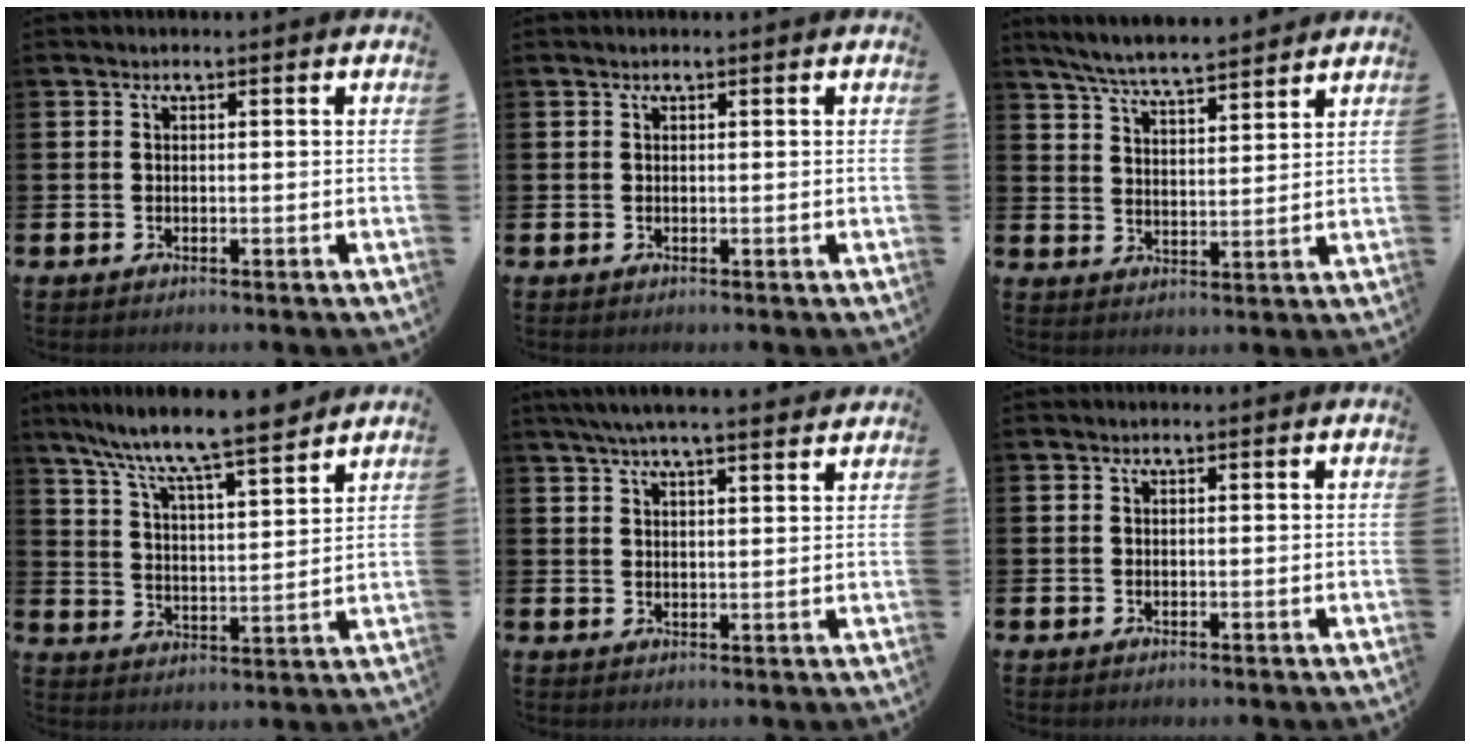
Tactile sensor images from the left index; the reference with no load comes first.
{"total": 0.0}
{"total": 6.4, "force": [6.2, 0.2, 1.6], "torque": [-0.055, -0.030, 0.111]}
{"total": 8.8, "force": [8.2, 0.2, 3.3], "torque": [-0.093, -0.060, 0.139]}
{"total": 5.3, "force": [4.8, 0.2, 2.0], "torque": [-0.050, -0.013, 0.088]}
{"total": 0.0}